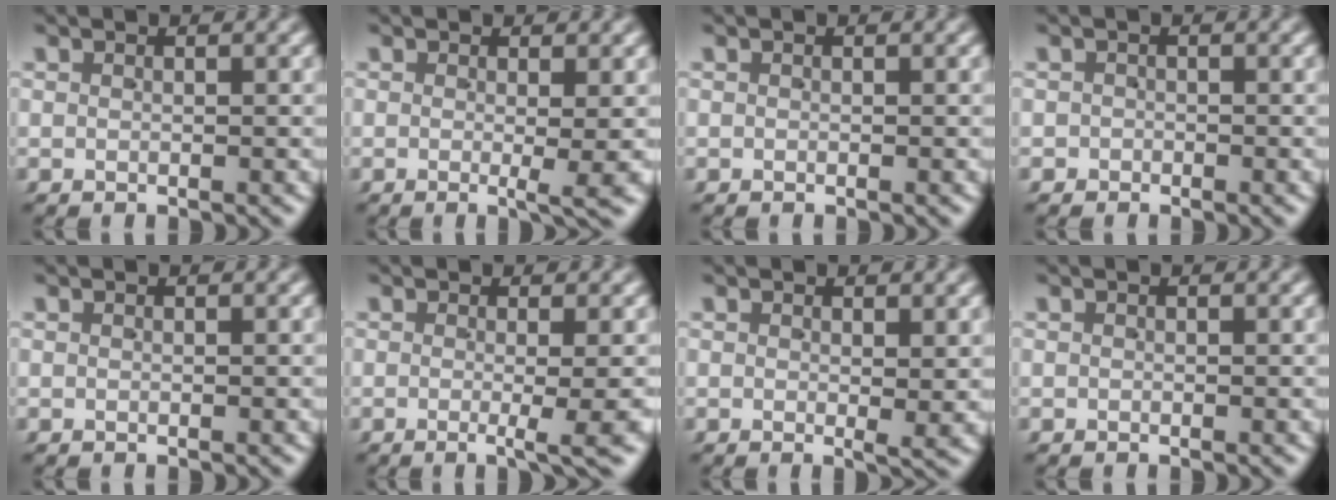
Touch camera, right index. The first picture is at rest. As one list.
[{"total": 2.3, "force": [-0.1, -0.2, 2.3], "torque": [-0.029, -0.004, -0.002]}, {"total": 0.0}, {"total": 1.2, "force": [-0.8, 0.7, -0.5], "torque": [0.014, -0.004, -0.016]}, {"total": 0.0}, {"total": 3.5, "force": [-0.7, 0.0, 3.4], "torque": [-0.040, -0.002, -0.013]}, {"total": 1.0, "force": [0.5, 0.0, 0.9], "torque": [-0.014, -0.009, 0.008]}, {"total": 0.0}]